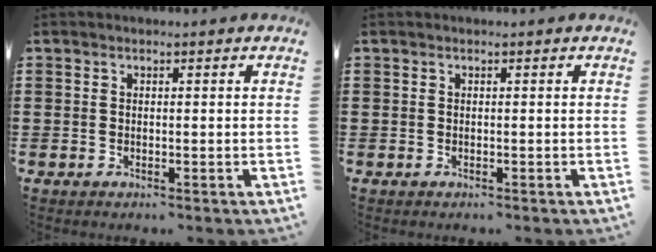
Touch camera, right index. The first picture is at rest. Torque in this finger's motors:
{"motor_torque": [0.17, 0.11, 0.00, -0.01]}